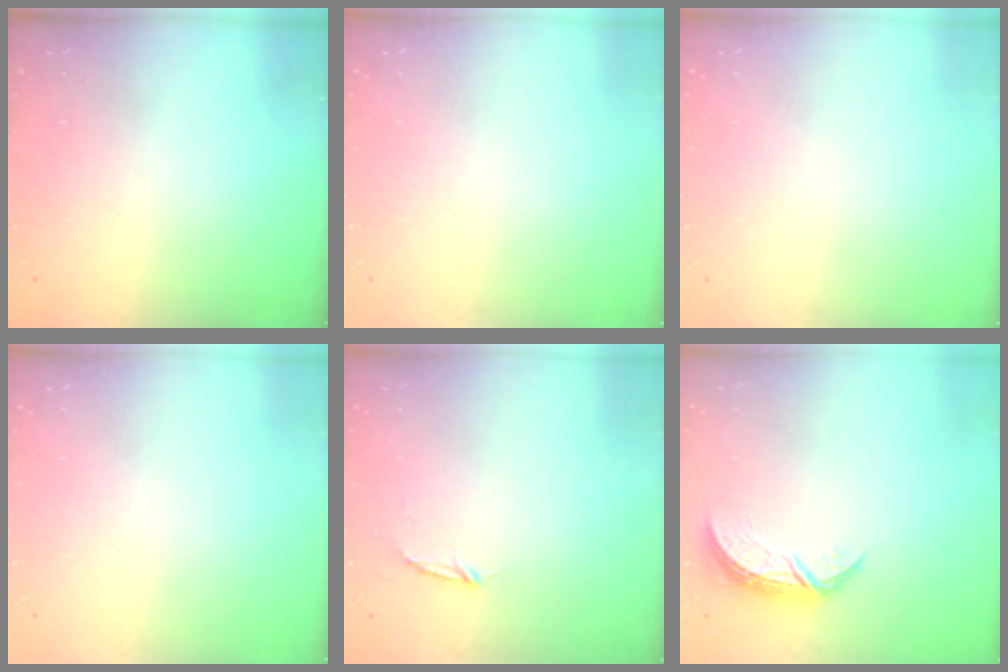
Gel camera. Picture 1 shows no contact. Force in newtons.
{"total": 0.0}
{"total": 0.0}
{"total": 0.0}
{"total": 2.8, "press": 2.8, "slide": 0.3}
{"total": 7.3, "press": 7.3, "slide": 0.5}